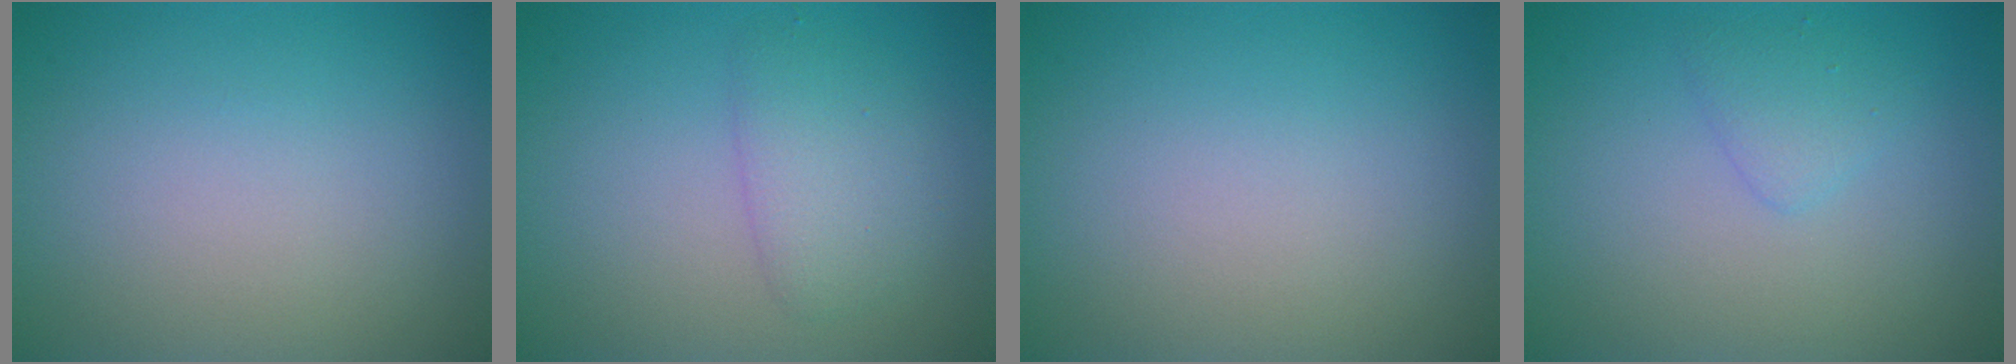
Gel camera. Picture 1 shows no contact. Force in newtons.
{"total": 2.6, "press": 2.6, "slide": 0.1}
{"total": 0.0}
{"total": 1.5, "press": 1.5, "slide": 0.0}